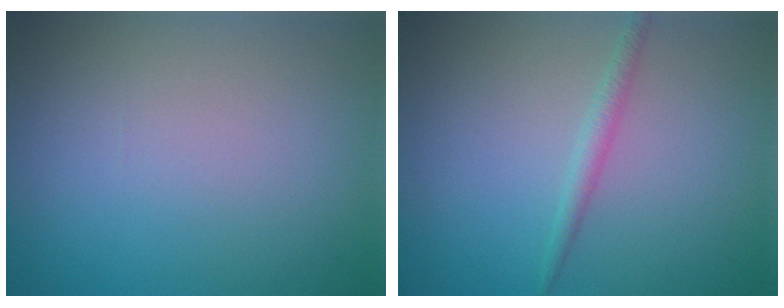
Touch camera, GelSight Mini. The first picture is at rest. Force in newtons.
{"total": 1.4, "press": 1.4, "slide": 0.1}